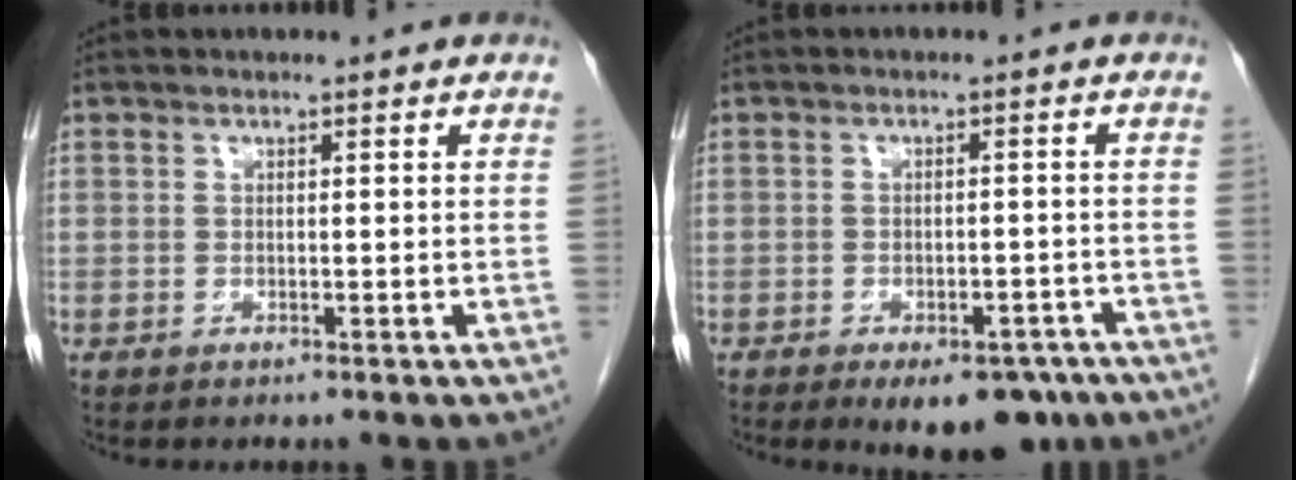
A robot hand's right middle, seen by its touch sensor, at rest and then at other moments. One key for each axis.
{"total": 7.7, "fx": -5.5, "fy": 2.8, "fz": 4.6, "tx": -0.057, "ty": -0.004, "tz": -0.078}